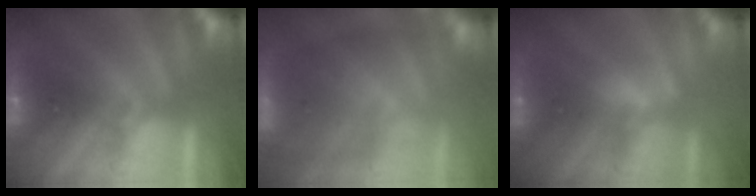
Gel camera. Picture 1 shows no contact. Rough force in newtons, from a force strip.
{"total": 10.8}
{"total": 2.5}